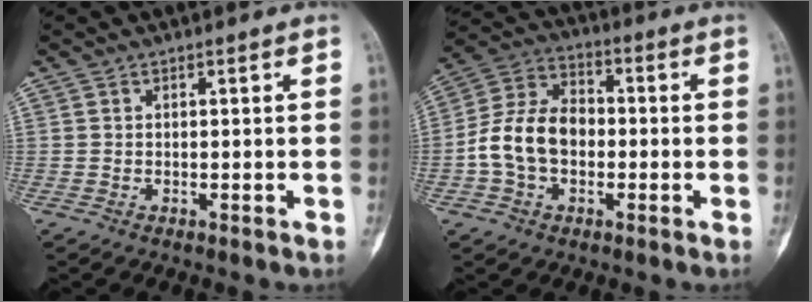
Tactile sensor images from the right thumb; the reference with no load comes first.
{"total": 12.2, "force": [-1.7, 8.7, 8.4], "torque": [-0.148, 0.039, -0.042]}